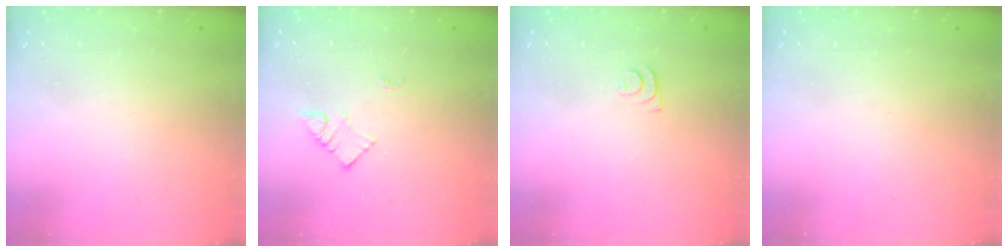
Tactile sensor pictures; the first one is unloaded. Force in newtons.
{"total": 2.7, "press": 2.6, "slide": 0.4}
{"total": 4.4, "press": 4.4, "slide": 0.6}
{"total": 0.0}